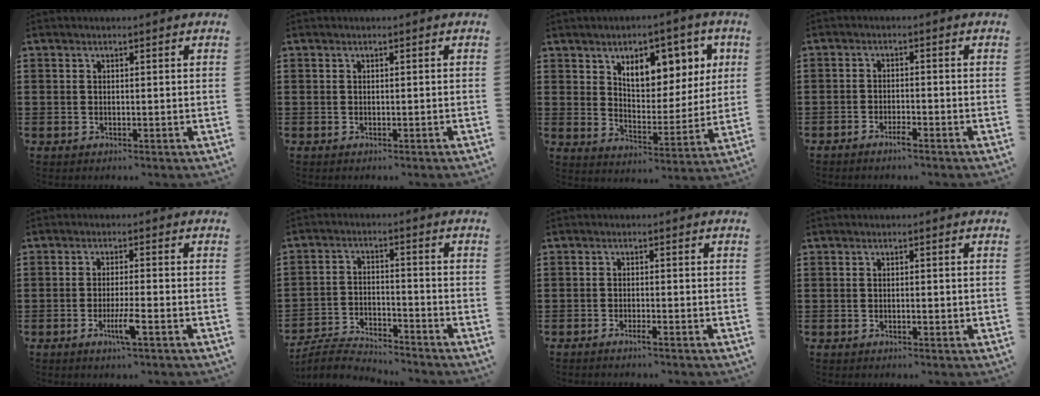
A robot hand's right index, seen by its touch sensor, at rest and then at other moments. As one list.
[{"total": 0.0}, {"total": 8.2, "force": [4.3, 4.8, 5.1], "torque": [-0.090, -0.005, 0.069]}, {"total": 1.9, "force": [-1.7, 0.2, 0.8], "torque": [-0.017, -0.001, -0.030]}, {"total": 4.3, "force": [-1.9, 0.1, 3.8], "torque": [-0.077, -0.016, -0.036]}, {"total": 4.4, "force": [-4.4, 0.4, 0.6], "torque": [-0.024, 0.000, -0.092]}, {"total": 1.2, "force": [-1.0, 0.0, 0.7], "torque": [-0.013, -0.004, -0.017]}, {"total": 0.8, "force": [-0.2, 0.4, 0.7], "torque": [-0.014, 0.000, -0.003]}]